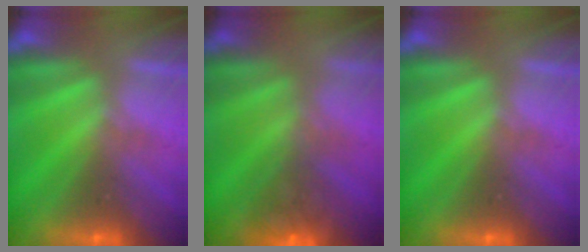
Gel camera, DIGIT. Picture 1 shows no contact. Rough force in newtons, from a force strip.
{"total": 4.6}
{"total": 0.0}